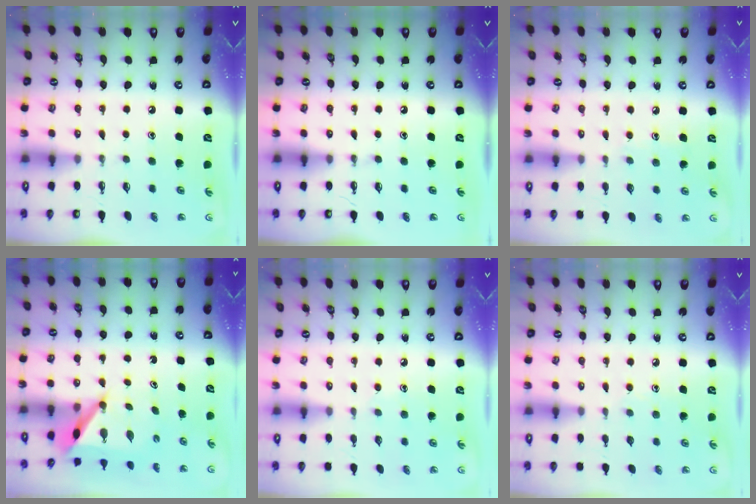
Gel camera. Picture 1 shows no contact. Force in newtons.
{"total": 0.0}
{"total": 4.7, "press": 4.7, "slide": 0.4}
{"total": 5.8, "press": 5.7, "slide": 0.6}
{"total": 5.2, "press": 5.2, "slide": 0.6}
{"total": 5.0, "press": 4.9, "slide": 0.5}